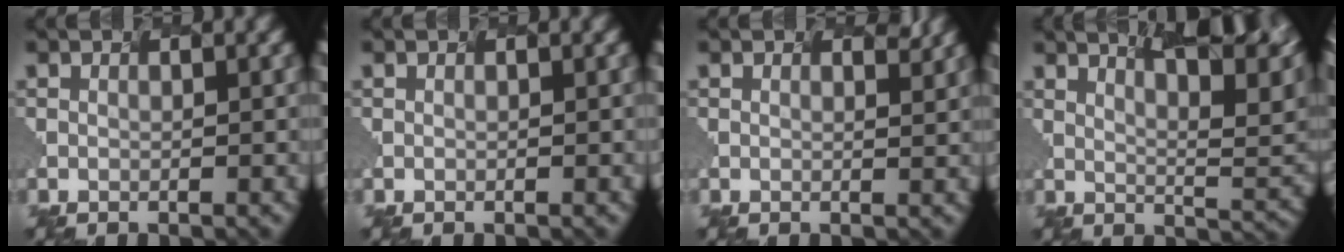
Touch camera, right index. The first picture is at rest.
{"total": 0.0}
{"total": 1.6, "force": [1.6, 0.4, 0.0], "torque": [0.010, -0.004, 0.013]}
{"total": 11.3, "force": [7.3, 3.0, 8.0], "torque": [-0.084, 0.025, 0.103]}